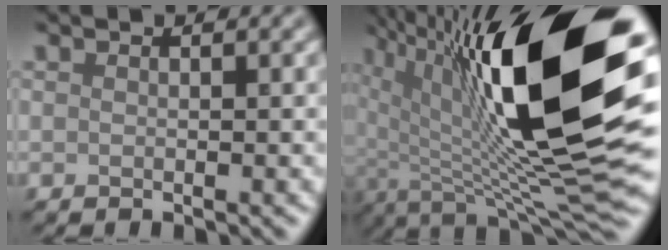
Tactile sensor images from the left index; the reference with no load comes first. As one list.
[{"total": 18.6, "force": [4.0, 6.2, 17.0], "torque": [-0.279, 0.001, 0.070]}]